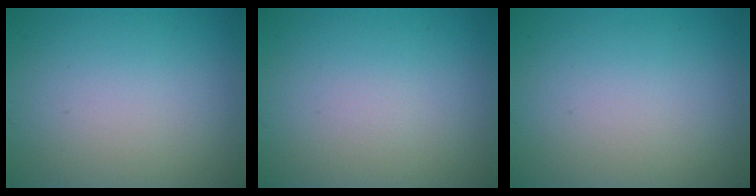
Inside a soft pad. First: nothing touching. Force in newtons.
{"total": 0.0}
{"total": 0.0}